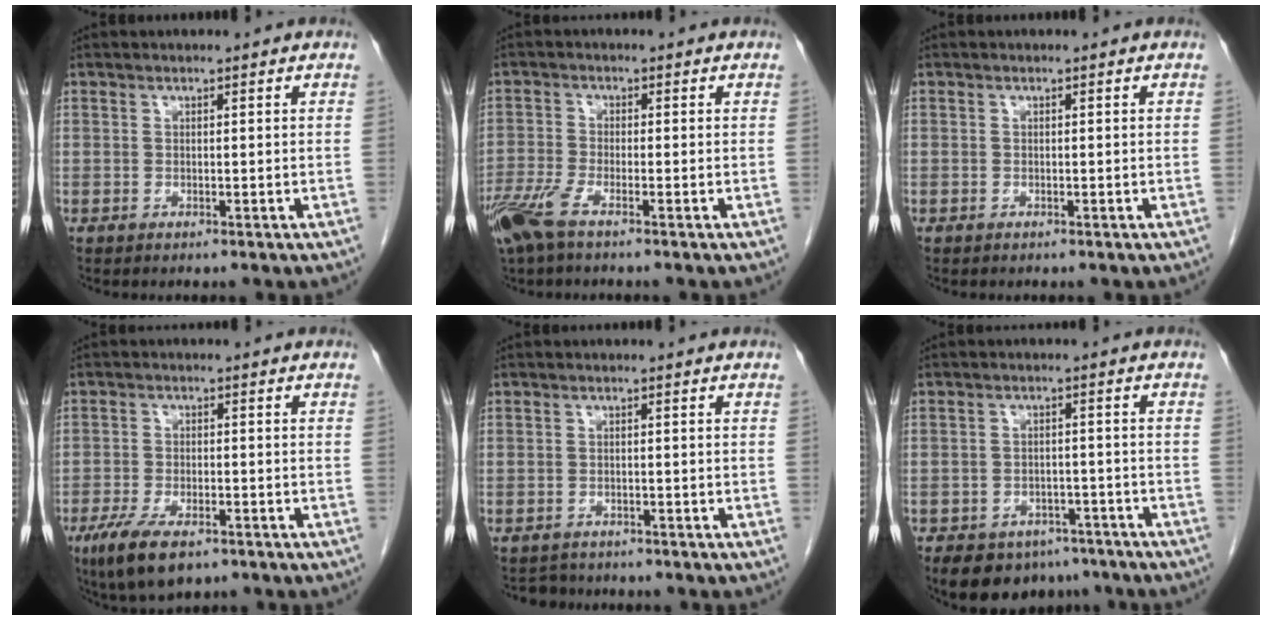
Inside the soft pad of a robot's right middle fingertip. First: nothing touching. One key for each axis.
{"total": 5.4, "fx": -3.7, "fy": 0.8, "fz": 3.8, "tx": -0.090, "ty": -0.012, "tz": -0.076}
{"total": 0.0}
{"total": 8.0, "fx": -5.2, "fy": 2.9, "fz": 5.4, "tx": -0.102, "ty": -0.015, "tz": -0.085}
{"total": 2.4, "fx": -2.2, "fy": 1.0, "fz": -0.4, "tx": 0.002, "ty": -0.002, "tz": -0.035}
{"total": 9.3, "fx": -7.0, "fy": 5.6, "fz": 2.7, "tx": -0.031, "ty": 0.005, "tz": -0.091}